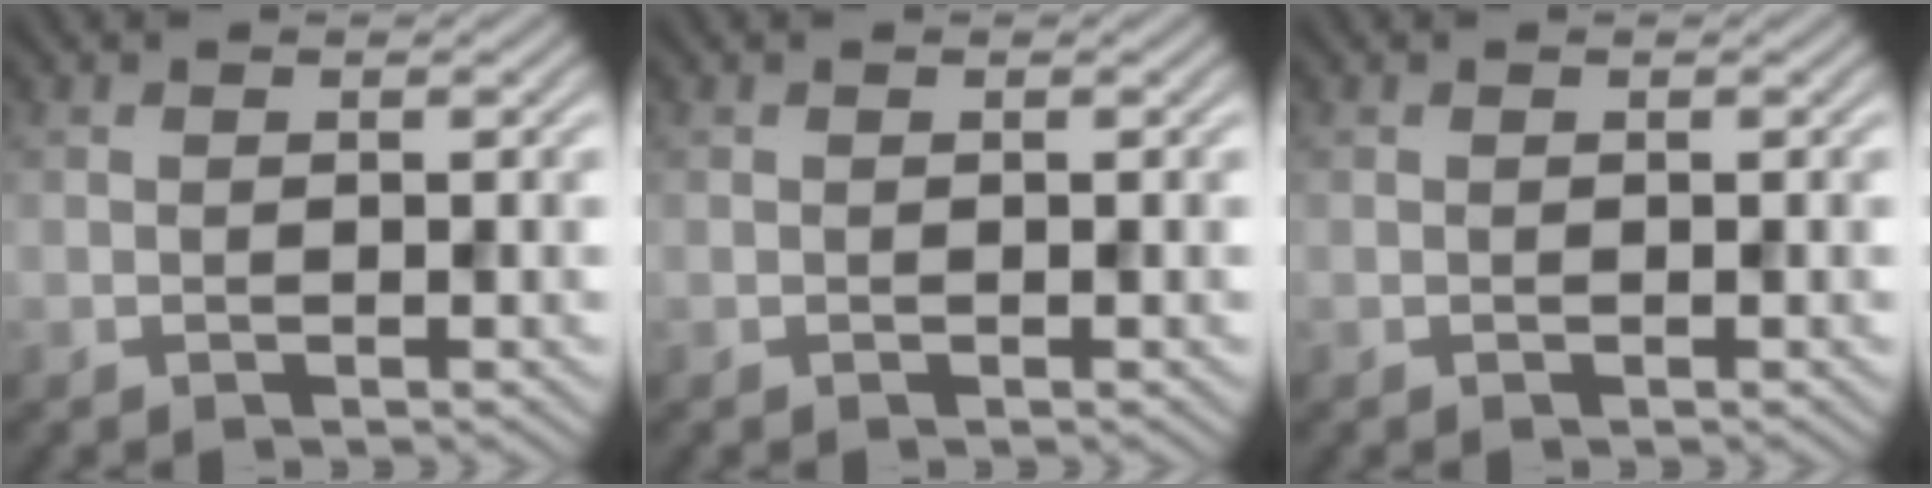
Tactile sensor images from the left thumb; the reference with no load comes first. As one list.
[{"total": 0.0}, {"total": 0.0}]